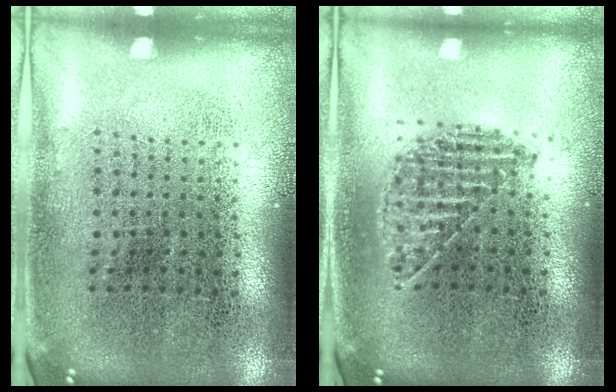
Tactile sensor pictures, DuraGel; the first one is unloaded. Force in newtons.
{"total": 1.1, "press": 1.0, "slide": 0.5}